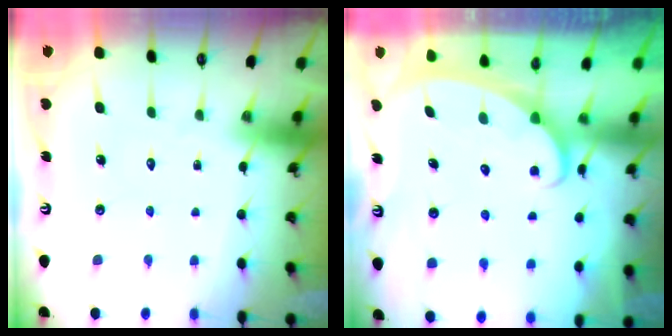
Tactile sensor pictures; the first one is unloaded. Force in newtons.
{"total": 2.4, "press": 2.3, "slide": 0.4}